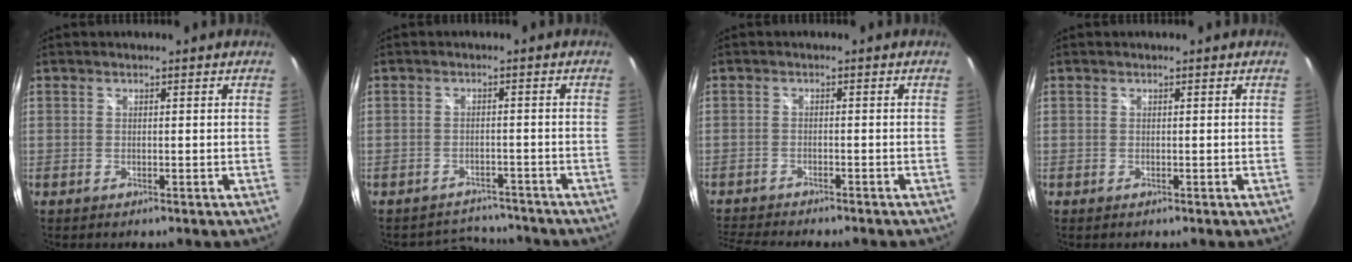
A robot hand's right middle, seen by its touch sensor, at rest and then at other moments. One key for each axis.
{"total": 4.7, "fx": -4.5, "fy": 1.4, "fz": -0.5, "tx": 0.005, "ty": 0.019, "tz": -0.067}
{"total": 6.9, "fx": -6.4, "fy": 0.7, "fz": 2.5, "tx": -0.069, "ty": -0.017, "tz": -0.108}
{"total": 0.6, "fx": 0.5, "fy": -0.1, "fz": -0.2, "tx": 0.004, "ty": 0.000, "tz": 0.008}